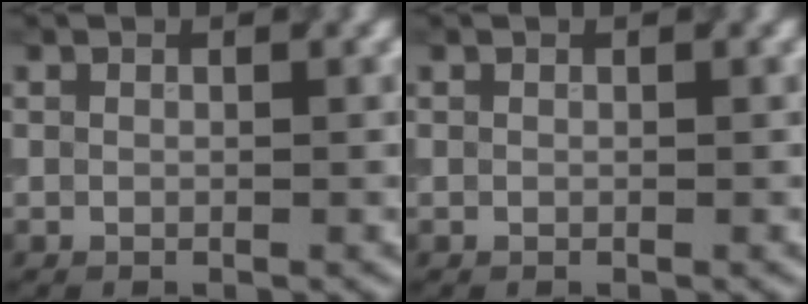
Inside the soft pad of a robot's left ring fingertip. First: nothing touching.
{"total": 0.0}